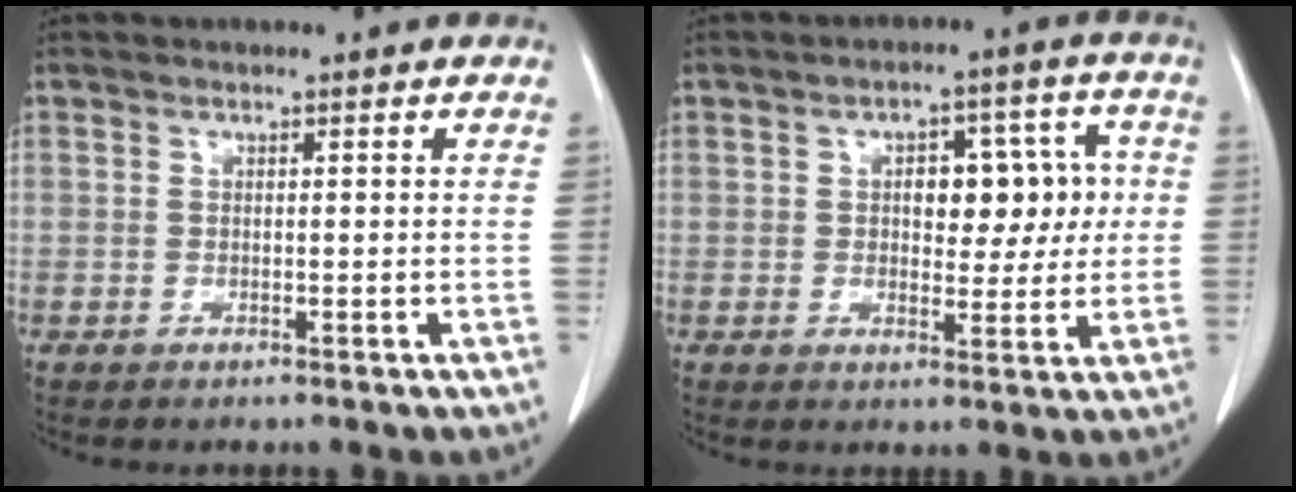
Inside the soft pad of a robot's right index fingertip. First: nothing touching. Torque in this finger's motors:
{"motor_torque": [0.55, 0.40, 0.18, 0.06]}